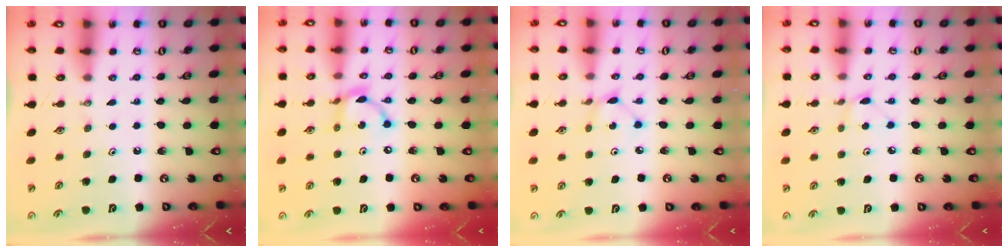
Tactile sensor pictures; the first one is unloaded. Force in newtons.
{"total": 8.4, "press": 8.4, "slide": 0.2}
{"total": 2.3, "press": 2.3, "slide": 0.1}
{"total": 3.5, "press": 3.4, "slide": 0.5}